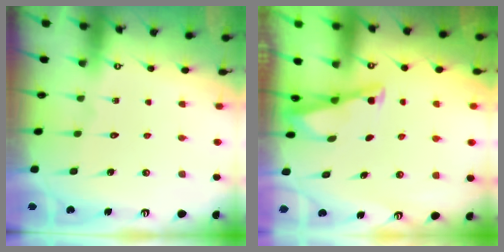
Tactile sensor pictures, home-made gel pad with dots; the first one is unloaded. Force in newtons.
{"total": 2.8, "press": 2.8, "slide": 0.2}